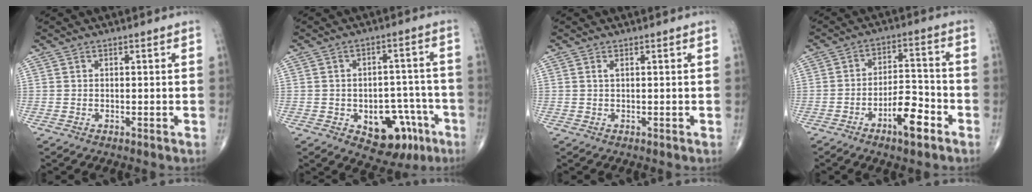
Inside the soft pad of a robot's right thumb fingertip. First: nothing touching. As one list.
[{"total": 12.3, "force": [-5.3, 7.6, 8.0], "torque": [-0.065, 0.041, -0.061]}, {"total": 0.6, "force": [0.2, 0.1, 0.5], "torque": [-0.018, 0.001, 0.004]}, {"total": 8.8, "force": [-4.7, 3.1, 6.7], "torque": [-0.102, 0.036, -0.078]}]